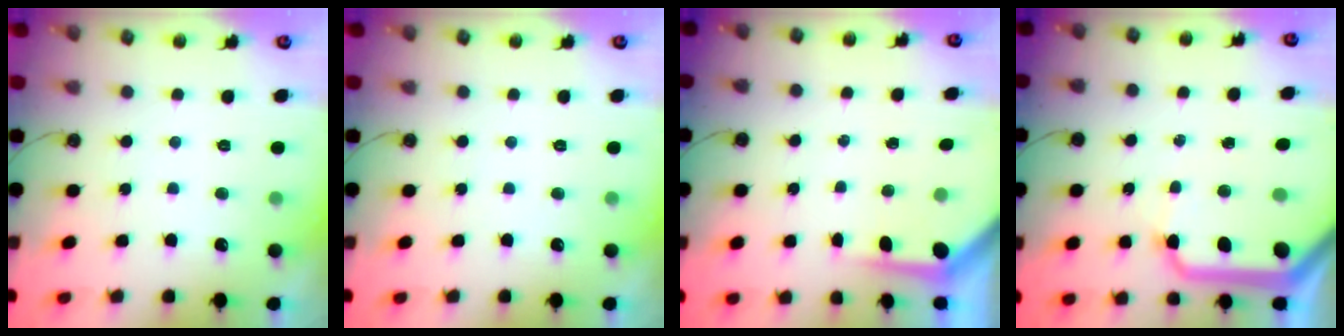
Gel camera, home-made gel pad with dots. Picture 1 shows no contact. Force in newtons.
{"total": 0.0}
{"total": 3.7, "press": 3.6, "slide": 0.4}
{"total": 15.6, "press": 15.4, "slide": 2.2}